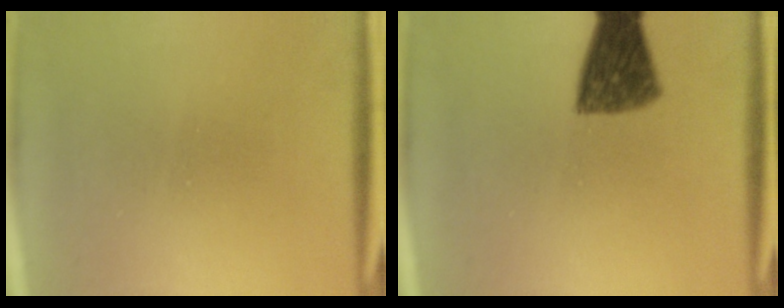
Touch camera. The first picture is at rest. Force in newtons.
{"total": 8.8}